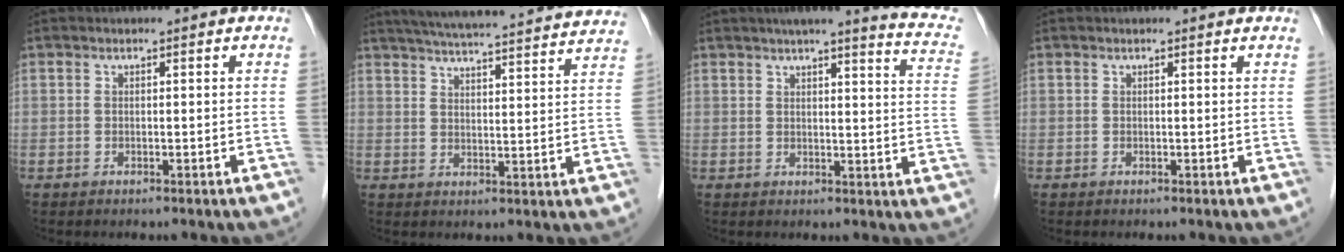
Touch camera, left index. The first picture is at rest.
{"total": 27.2, "force": [25.2, 1.6, 10.1], "torque": [-0.162, -0.016, 0.315]}
{"total": 12.9, "force": [10.5, 0.7, 7.5], "torque": [-0.090, -0.020, 0.099]}
{"total": 1.9, "force": [1.8, 0.2, 0.5], "torque": [-0.013, 0.008, 0.014]}